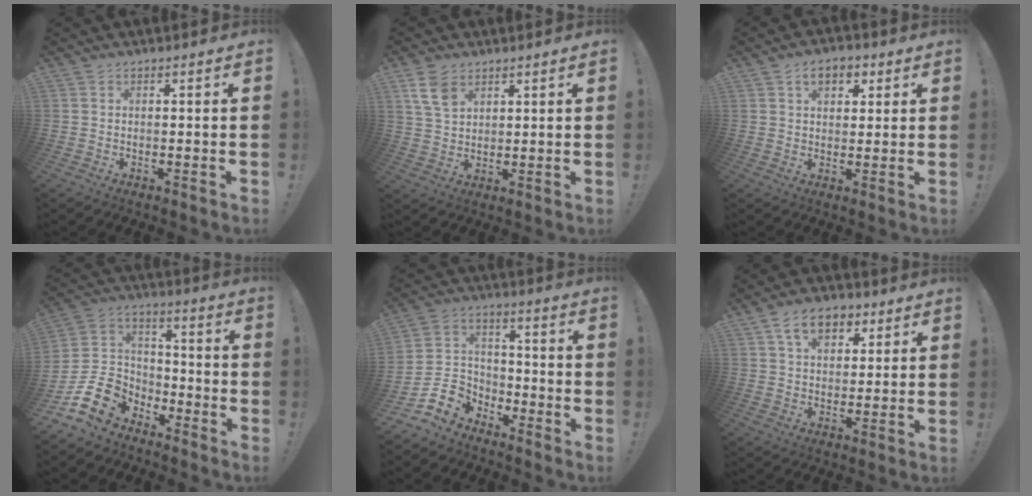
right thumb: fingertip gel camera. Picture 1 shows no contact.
{"total": 7.9, "force": [4.3, 5.0, 4.3], "torque": [-0.076, -0.015, 0.084]}
{"total": 6.6, "force": [2.8, 4.3, 4.1], "torque": [-0.050, 0.001, 0.048]}
{"total": 14.8, "force": [-8.6, 10.5, 5.9], "torque": [-0.102, 0.056, -0.151]}
{"total": 11.2, "force": [-7.9, 7.2, 3.5], "torque": [-0.066, 0.050, -0.147]}
{"total": 10.6, "force": [5.1, 6.9, 6.1], "torque": [-0.088, -0.006, 0.095]}